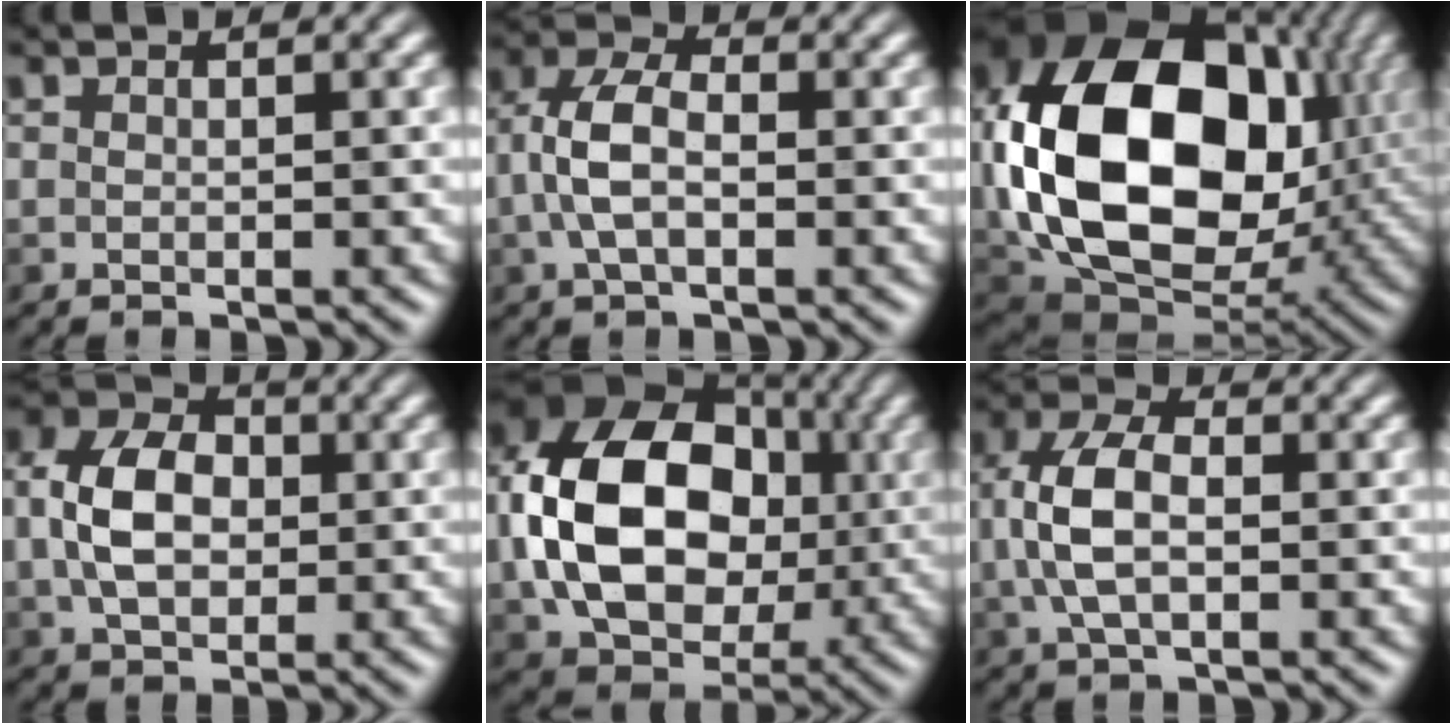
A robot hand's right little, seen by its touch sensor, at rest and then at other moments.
{"total": 4.4, "force": [-0.6, 2.4, 3.6], "torque": [-0.081, 0.010, -0.018]}
{"total": 19.0, "force": [2.5, 13.3, 13.3], "torque": [-0.303, -0.005, 0.056]}
{"total": 6.4, "force": [0.1, 4.6, 4.5], "torque": [-0.089, 0.012, -0.005]}
{"total": 15.0, "force": [0.1, 10.9, 10.2], "torque": [-0.202, 0.012, -0.004]}
{"total": 5.5, "force": [0.0, 3.2, 4.5], "torque": [-0.103, 0.006, -0.006]}